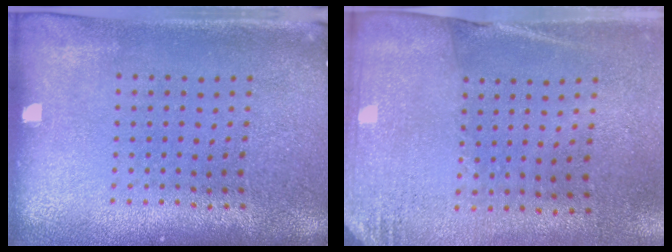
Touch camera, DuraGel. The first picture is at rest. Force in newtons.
{"total": 2.7, "press": 2.4, "slide": 1.3}